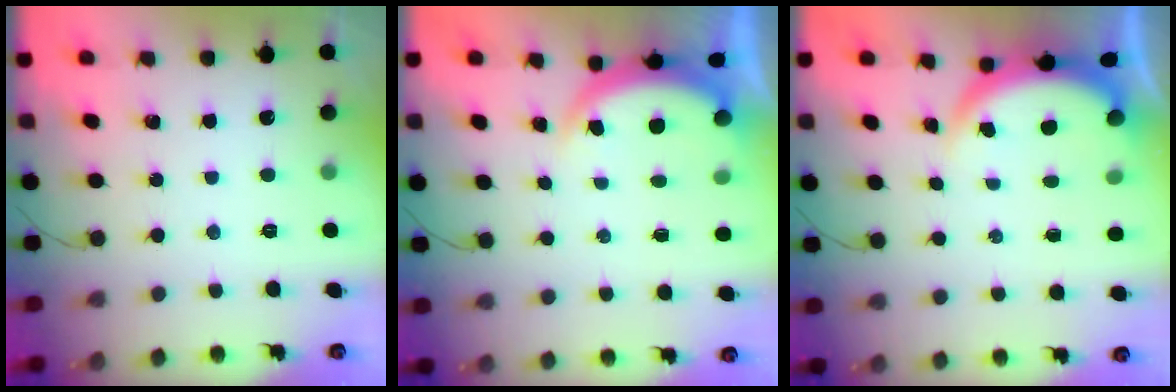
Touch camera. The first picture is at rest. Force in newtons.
{"total": 4.9, "press": 4.8, "slide": 0.8}
{"total": 4.2, "press": 4.0, "slide": 1.3}